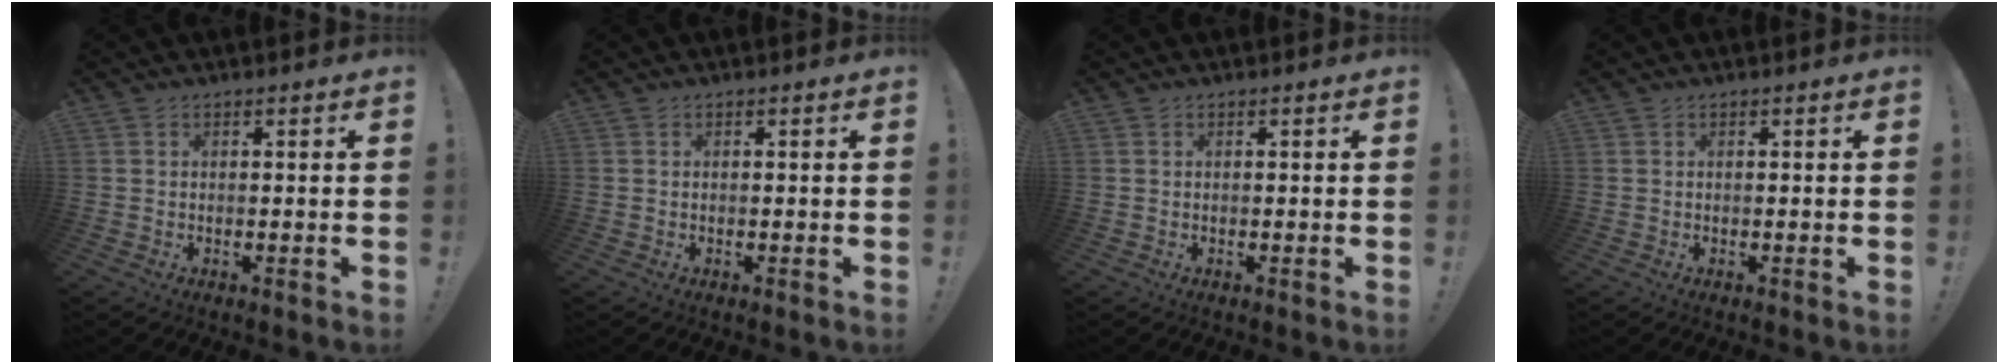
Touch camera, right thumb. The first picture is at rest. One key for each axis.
{"total": 0.0}
{"total": 0.0}
{"total": 0.0}